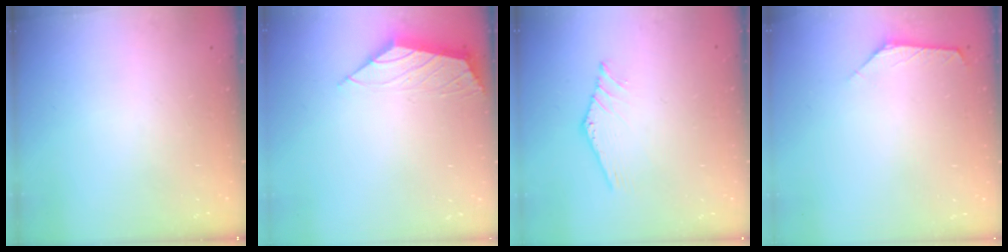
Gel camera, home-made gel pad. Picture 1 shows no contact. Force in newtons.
{"total": 2.0, "press": 2.0, "slide": 0.5}
{"total": 0.0}
{"total": 1.7, "press": 1.7, "slide": 0.4}